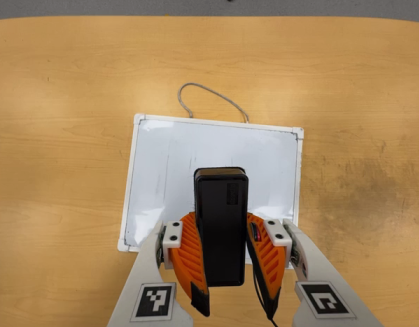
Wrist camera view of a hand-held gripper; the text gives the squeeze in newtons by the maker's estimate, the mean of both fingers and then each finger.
{"total": 8.9, "left": 8.1, "right": 9.6}